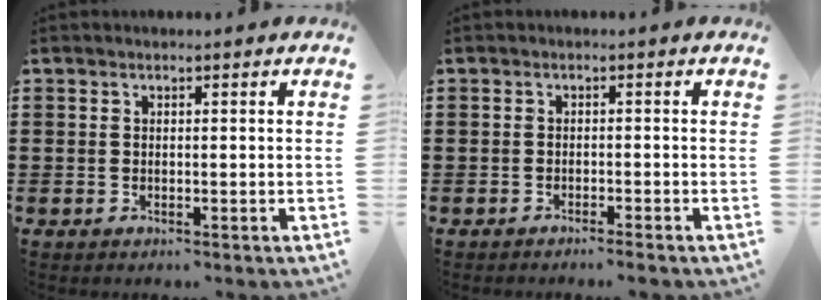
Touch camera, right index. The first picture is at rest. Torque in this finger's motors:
{"motor_torque": [0.06, -0.01, 0.11, 0.00]}